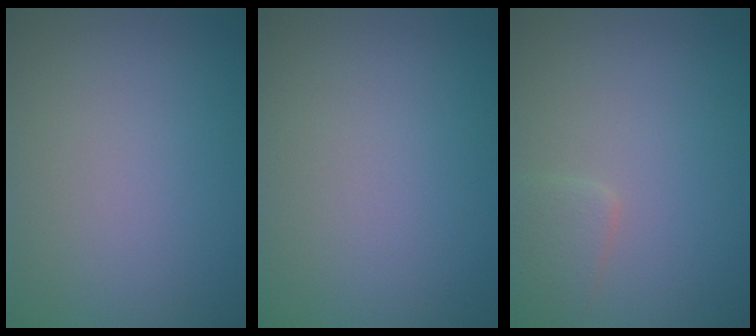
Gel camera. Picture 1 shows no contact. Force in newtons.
{"total": 0.0}
{"total": 1.9, "press": 1.9, "slide": 0.1}